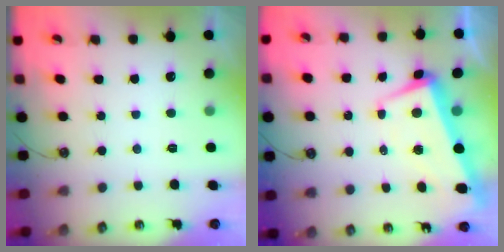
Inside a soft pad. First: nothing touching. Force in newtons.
{"total": 2.2, "press": 0.4, "slide": 2.1}